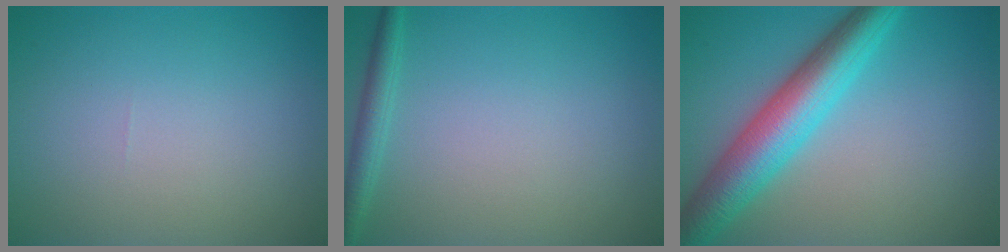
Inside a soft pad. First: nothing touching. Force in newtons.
{"total": 1.8, "press": 1.8, "slide": 0.1}
{"total": 7.4, "press": 7.4, "slide": 0.1}